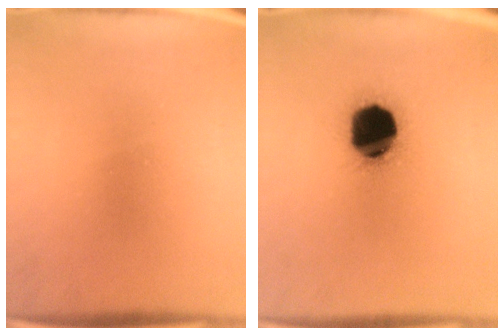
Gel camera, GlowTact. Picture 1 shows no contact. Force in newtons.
{"total": 19.1}